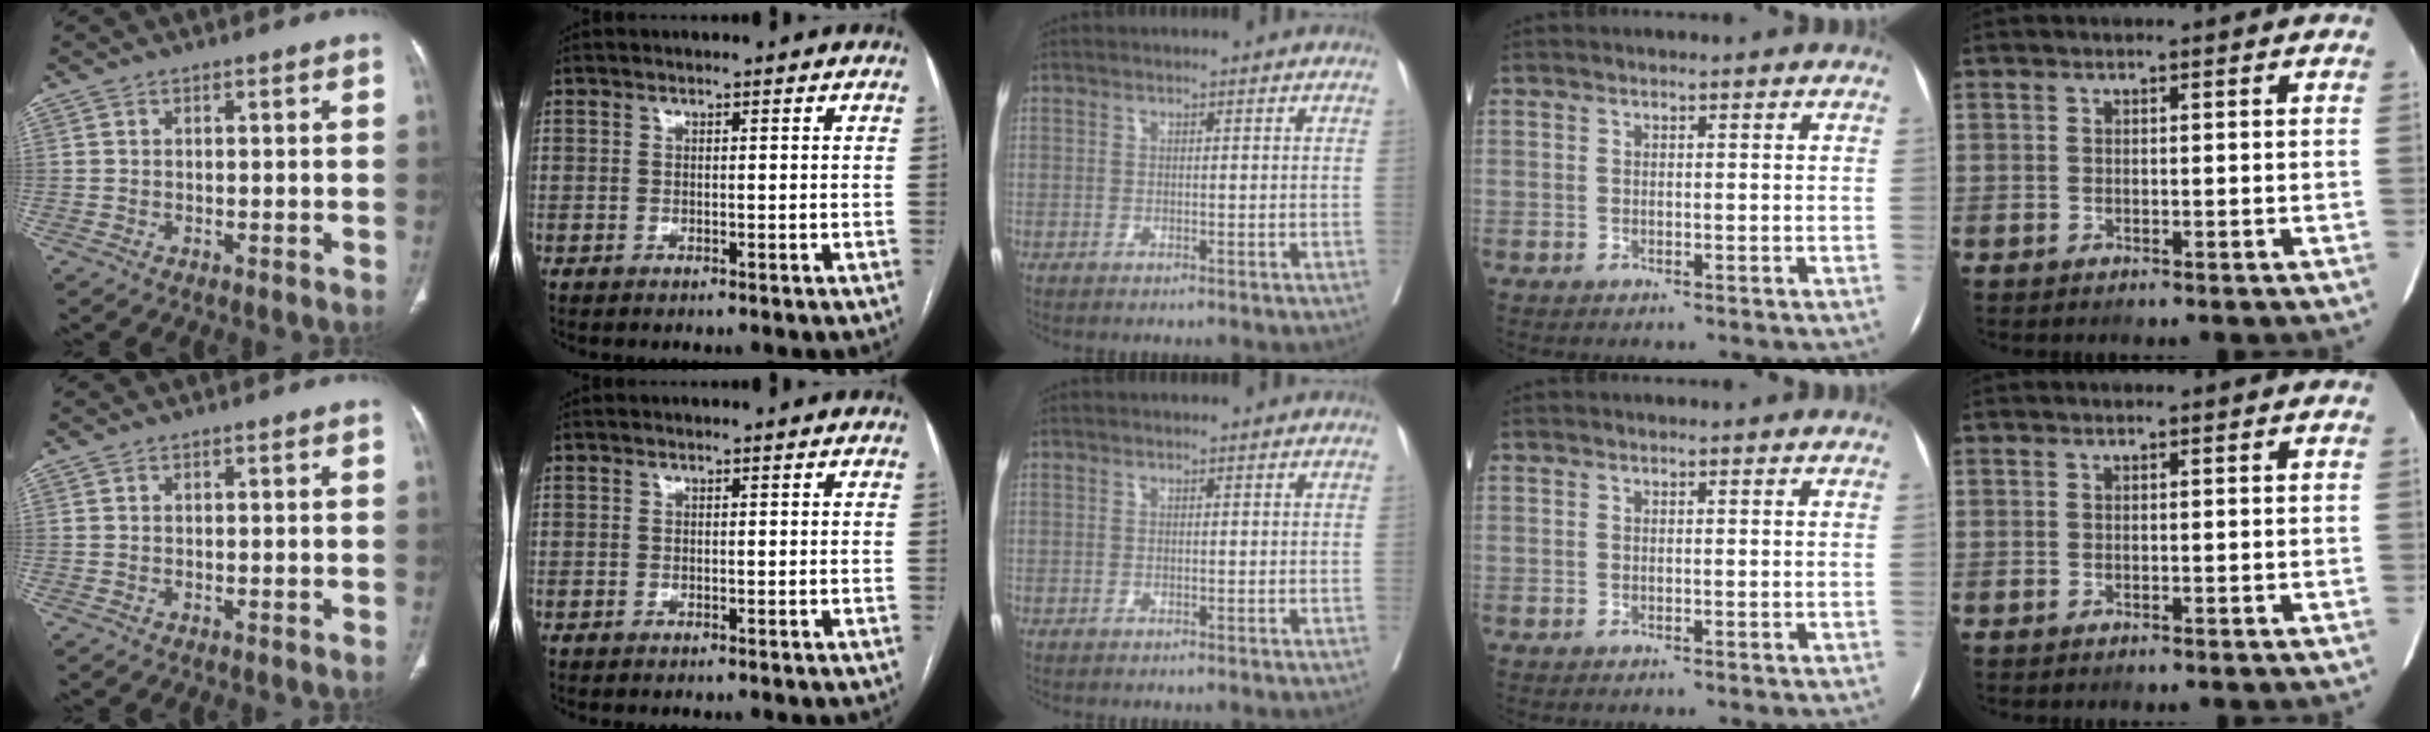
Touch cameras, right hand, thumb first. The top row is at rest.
{}